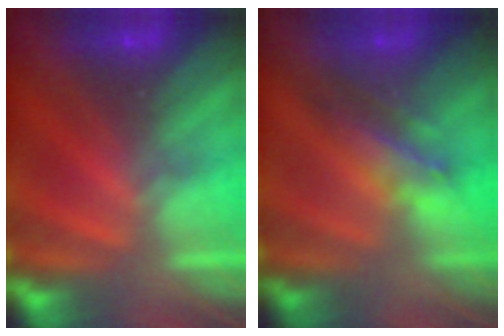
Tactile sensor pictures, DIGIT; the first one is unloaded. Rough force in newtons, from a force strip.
{"total": 2.7}